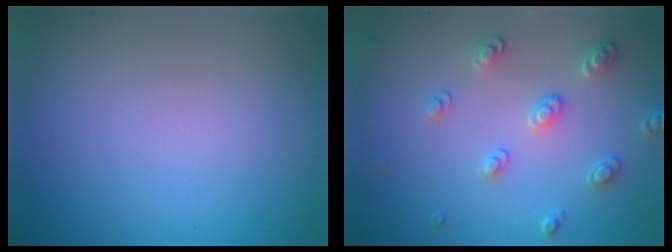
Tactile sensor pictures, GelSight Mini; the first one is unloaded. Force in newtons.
{"total": 2.6, "press": 2.5, "slide": 0.7}